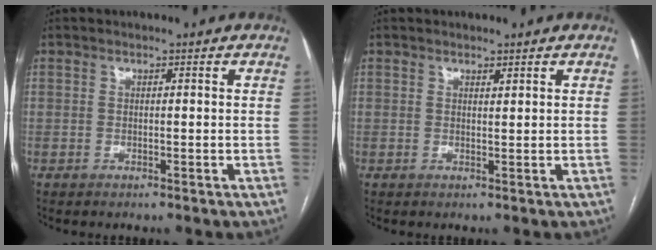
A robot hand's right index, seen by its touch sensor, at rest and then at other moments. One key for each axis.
{"total": 0.7, "fx": 0.6, "fy": 0.1, "fz": 0.3, "tx": -0.006, "ty": -0.005, "tz": 0.010}